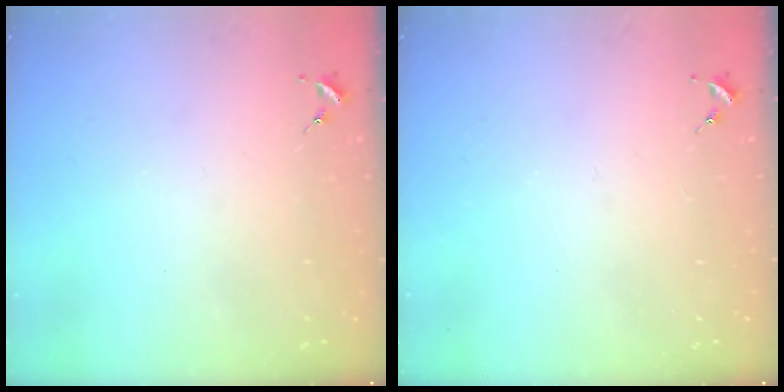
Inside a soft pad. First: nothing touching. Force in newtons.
{"total": 0.0}